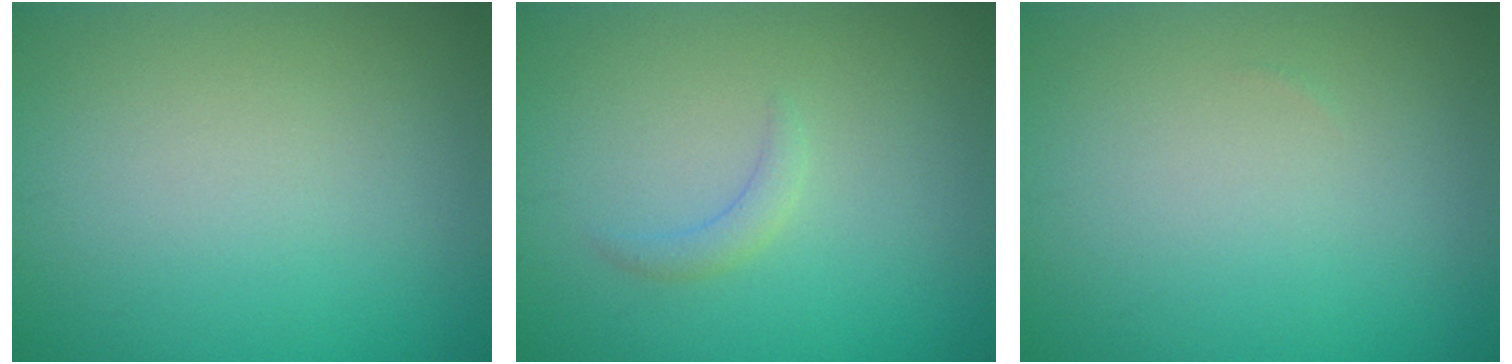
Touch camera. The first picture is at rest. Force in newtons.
{"total": 1.2, "press": 1.2, "slide": 0.2}
{"total": 0.0}